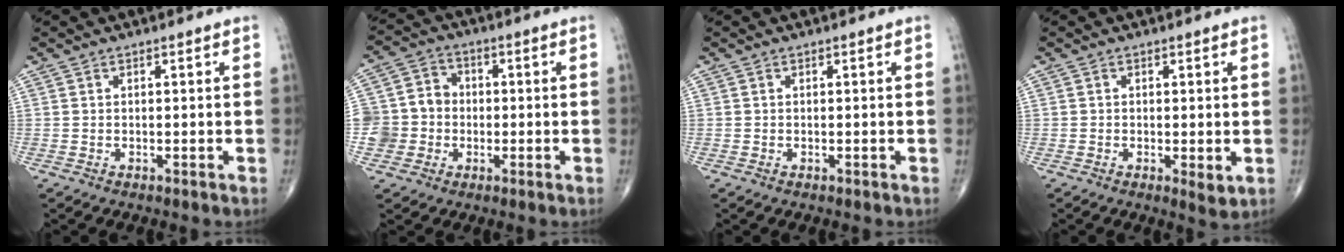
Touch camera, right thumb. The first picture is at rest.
{"total": 9.1, "force": [-1.4, 8.6, 2.7], "torque": [-0.023, 0.027, -0.029]}
{"total": 0.0}
{"total": 2.7, "force": [-0.5, 1.0, 2.5], "torque": [-0.040, -0.010, -0.010]}